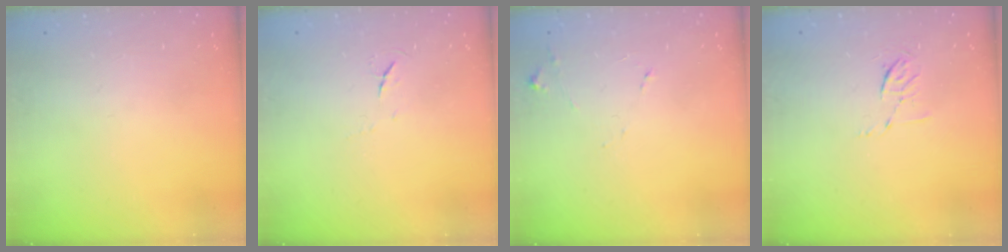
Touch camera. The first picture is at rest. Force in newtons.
{"total": 3.8, "press": 3.7, "slide": 0.6}
{"total": 7.6, "press": 7.6, "slide": 0.6}
{"total": 5.4, "press": 5.1, "slide": 1.8}